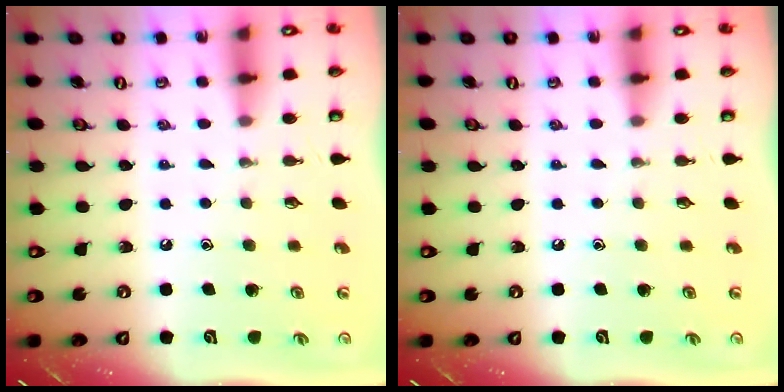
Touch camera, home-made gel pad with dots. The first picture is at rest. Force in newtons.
{"total": 0.0}